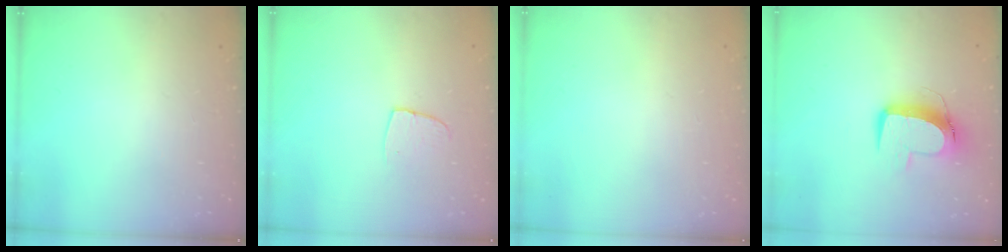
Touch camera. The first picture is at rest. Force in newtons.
{"total": 6.4, "press": 6.4, "slide": 0.3}
{"total": 0.8, "press": 0.4, "slide": 0.7}
{"total": 11.2, "press": 11.1, "slide": 1.2}